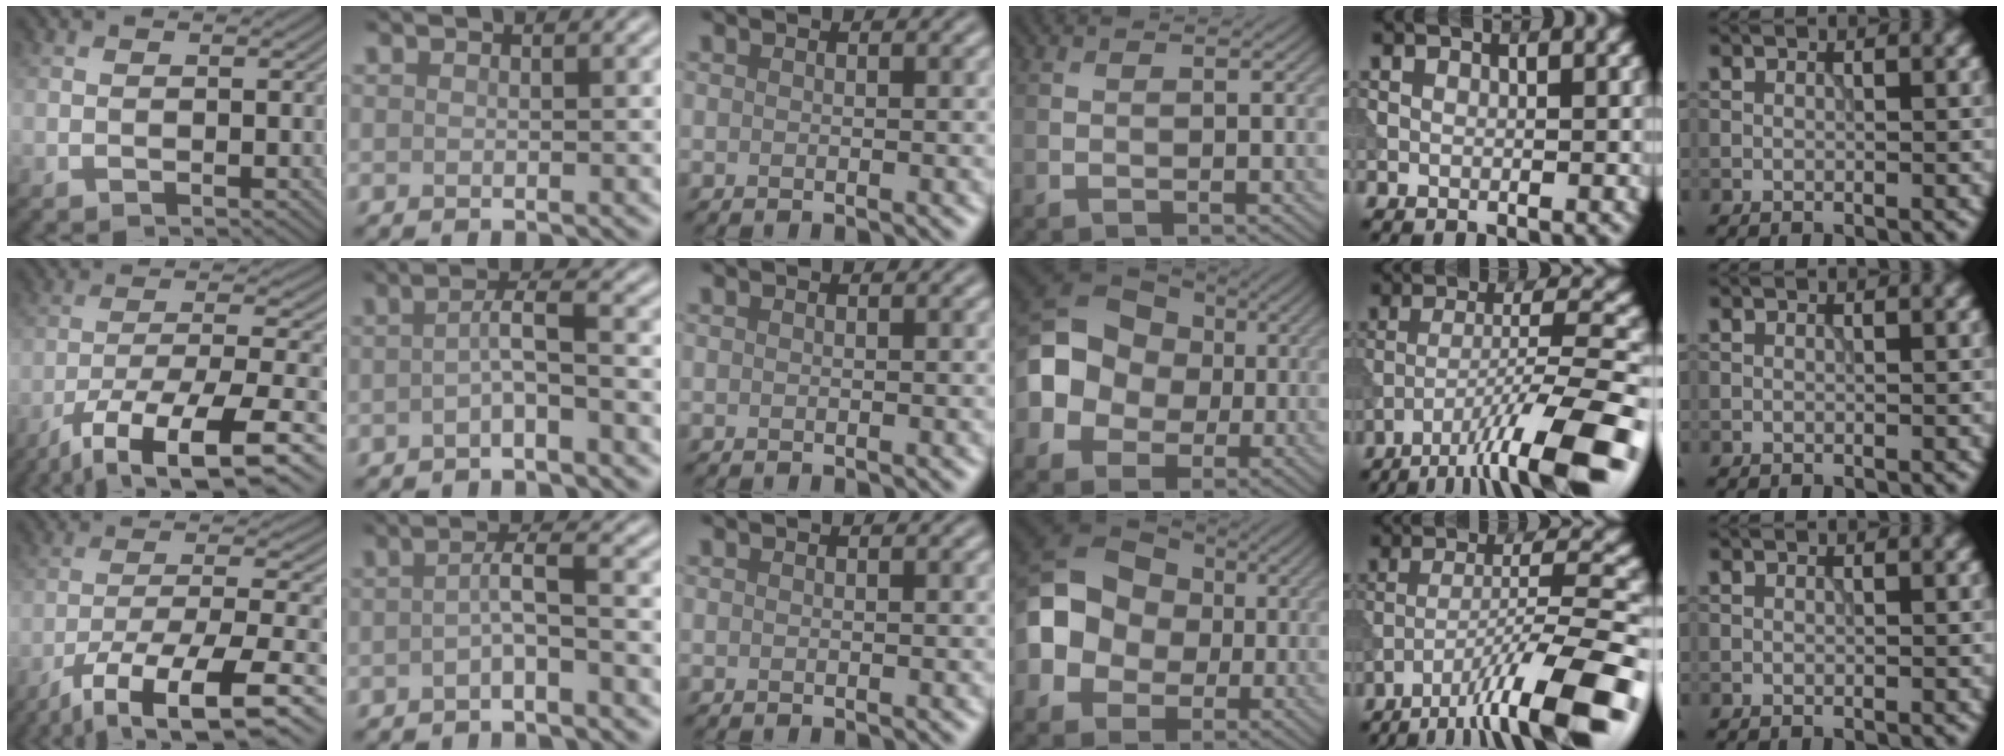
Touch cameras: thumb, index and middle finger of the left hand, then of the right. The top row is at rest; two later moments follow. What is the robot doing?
{"motion": "extract", "object": "tissue"}